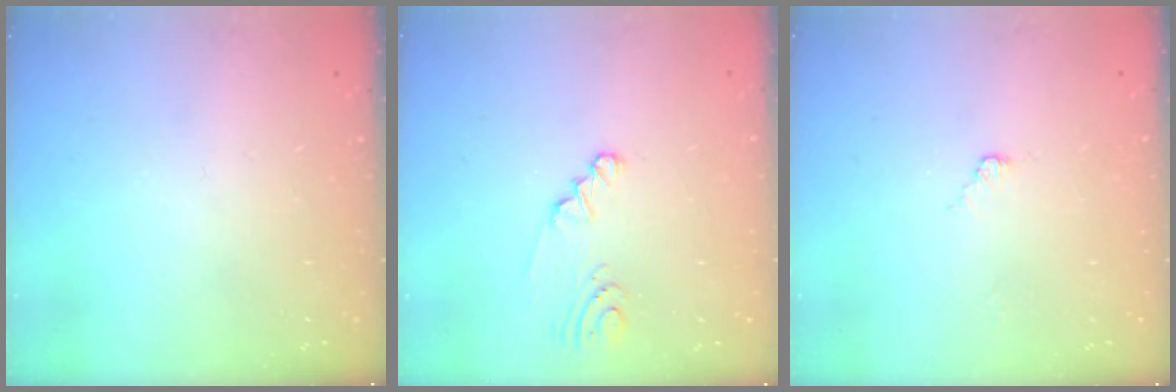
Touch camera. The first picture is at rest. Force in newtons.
{"total": 1.2, "press": 1.2, "slide": 0.1}
{"total": 2.5, "press": 2.5, "slide": 0.3}